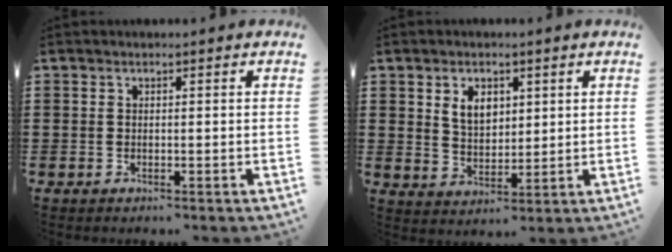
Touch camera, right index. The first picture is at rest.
{"total": 4.6, "force": [2.0, 3.1, 2.8], "torque": [-0.059, 0.009, 0.033]}